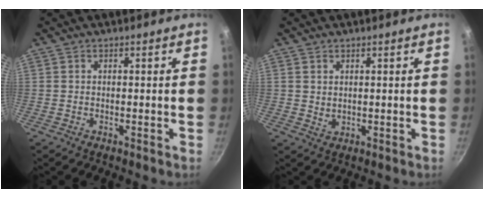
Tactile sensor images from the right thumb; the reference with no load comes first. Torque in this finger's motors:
{"motor_torque": [-0.56, 0.29, -0.03, 0.73, -0.01]}